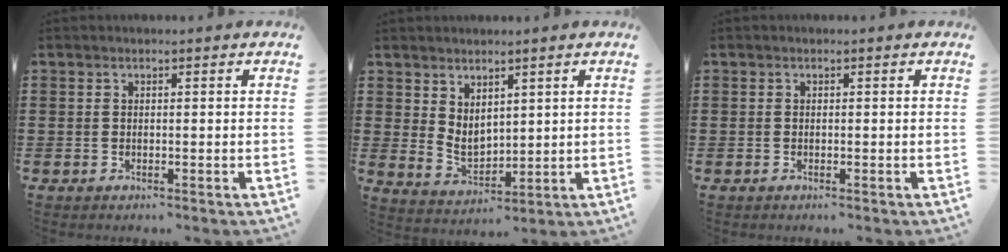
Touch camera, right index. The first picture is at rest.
{"total": 3.9, "force": [2.5, 2.4, 1.6], "torque": [-0.041, -0.004, 0.050]}
{"total": 0.0}